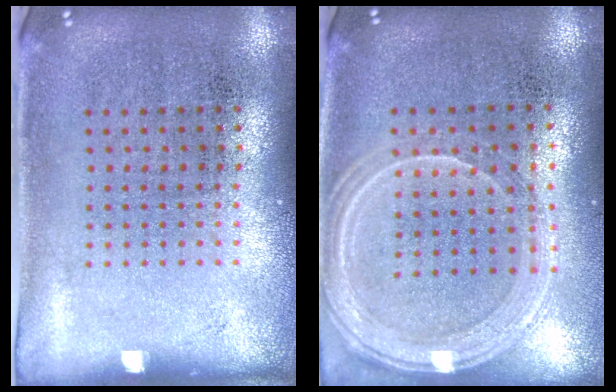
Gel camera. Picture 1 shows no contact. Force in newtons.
{"total": 1.3, "press": 1.3, "slide": 0.1}